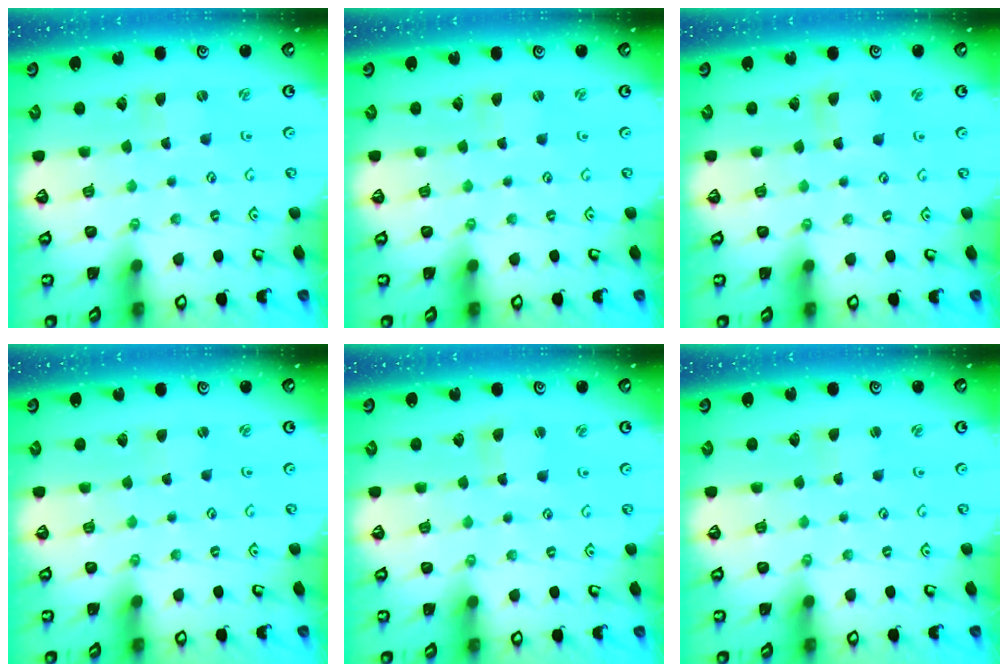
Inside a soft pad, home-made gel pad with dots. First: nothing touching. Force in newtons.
{"total": 0.0}
{"total": 1.7, "press": 1.7, "slide": 0.3}
{"total": 1.0, "press": 1.0, "slide": 0.2}
{"total": 1.5, "press": 1.5, "slide": 0.3}
{"total": 0.5, "press": 0.5, "slide": 0.1}